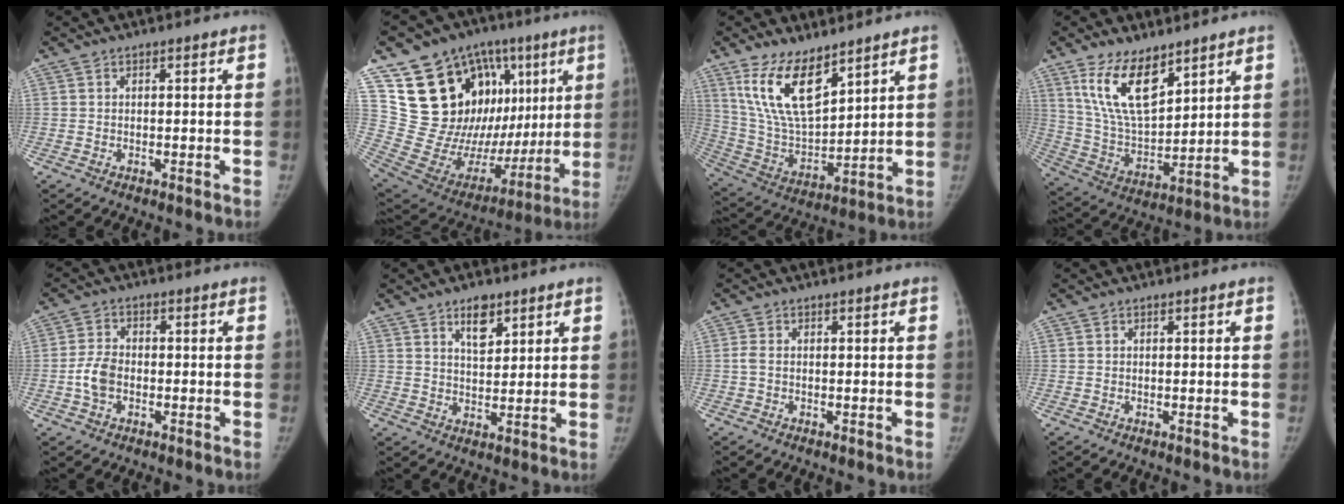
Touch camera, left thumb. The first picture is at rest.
{"total": 30.3, "force": [9.7, 19.4, 21.2], "torque": [-0.271, 0.023, 0.188]}
{"total": 15.2, "force": [9.5, 6.5, 10.0], "torque": [-0.162, -0.053, 0.201]}
{"total": 14.2, "force": [8.7, 6.3, 9.2], "torque": [-0.143, -0.049, 0.181]}
{"total": 5.2, "force": [-1.2, 3.5, 3.6], "torque": [-0.070, 0.012, -0.027]}
{"total": 5.7, "force": [3.5, 2.9, 3.4], "torque": [-0.035, -0.023, 0.057]}
{"total": 1.4, "force": [-0.2, 0.8, 1.1], "torque": [-0.026, -0.001, -0.005]}
{"total": 0.0}